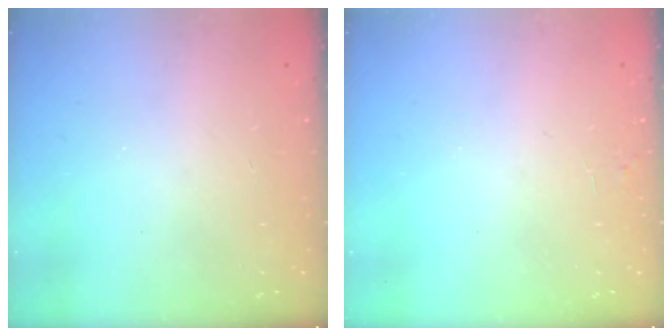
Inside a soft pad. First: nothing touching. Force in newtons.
{"total": 1.7, "press": 1.7, "slide": 0.1}